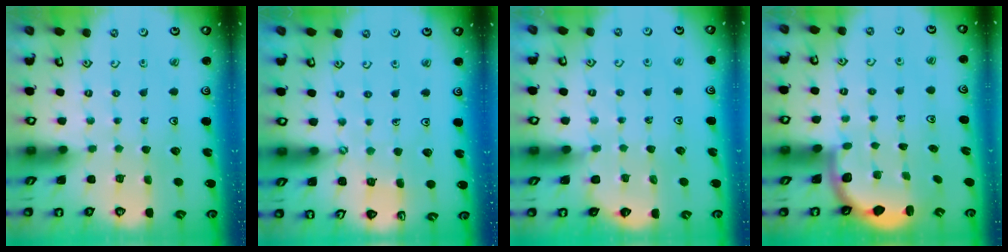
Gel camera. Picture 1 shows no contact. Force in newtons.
{"total": 4.8, "press": 4.8, "slide": 0.5}
{"total": 4.3, "press": 4.2, "slide": 0.7}
{"total": 3.3, "press": 2.6, "slide": 1.9}